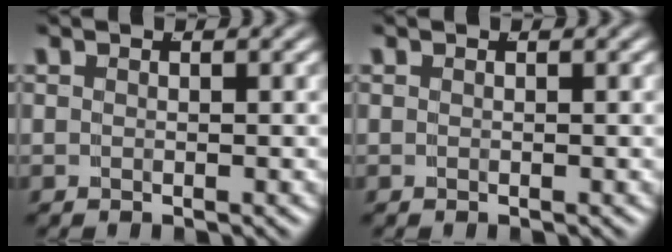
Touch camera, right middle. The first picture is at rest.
{"total": 0.0}